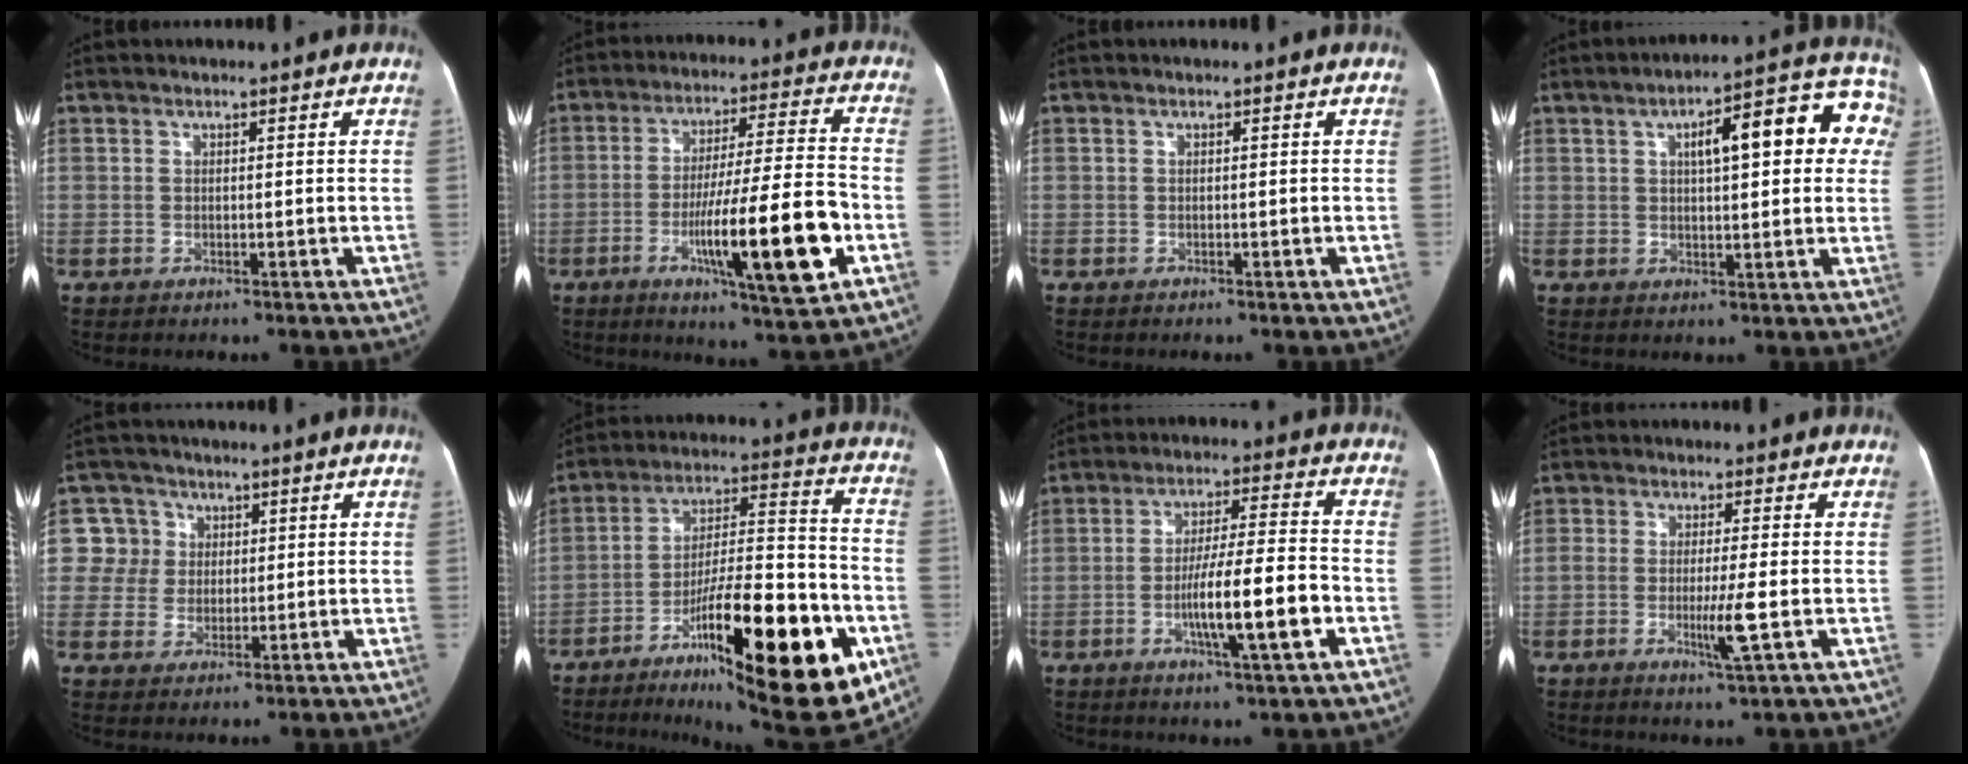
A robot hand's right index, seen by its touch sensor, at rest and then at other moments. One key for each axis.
{"total": 16.8, "fx": -5.6, "fy": 0.7, "fz": 15.8, "tx": -0.255, "ty": -0.013, "tz": -0.085}
{"total": 0.0}
{"total": 14.3, "fx": 4.4, "fy": 4.9, "fz": 12.7, "tx": -0.143, "ty": 0.048, "tz": 0.049}
{"total": 5.8, "fx": 1.4, "fy": 5.6, "fz": 0.1, "tx": 0.004, "ty": 0.019, "tz": 0.029}
{"total": 26.3, "fx": -11.2, "fy": 4.8, "fz": 23.3, "tx": -0.308, "ty": -0.011, "tz": -0.165}
{"total": 11.1, "fx": -3.6, "fy": 0.4, "fz": 10.5, "tx": -0.180, "ty": 0.000, "tz": -0.062}
{"total": 4.8, "fx": -1.4, "fy": -0.3, "fz": 4.5, "tx": -0.082, "ty": -0.012, "tz": -0.026}